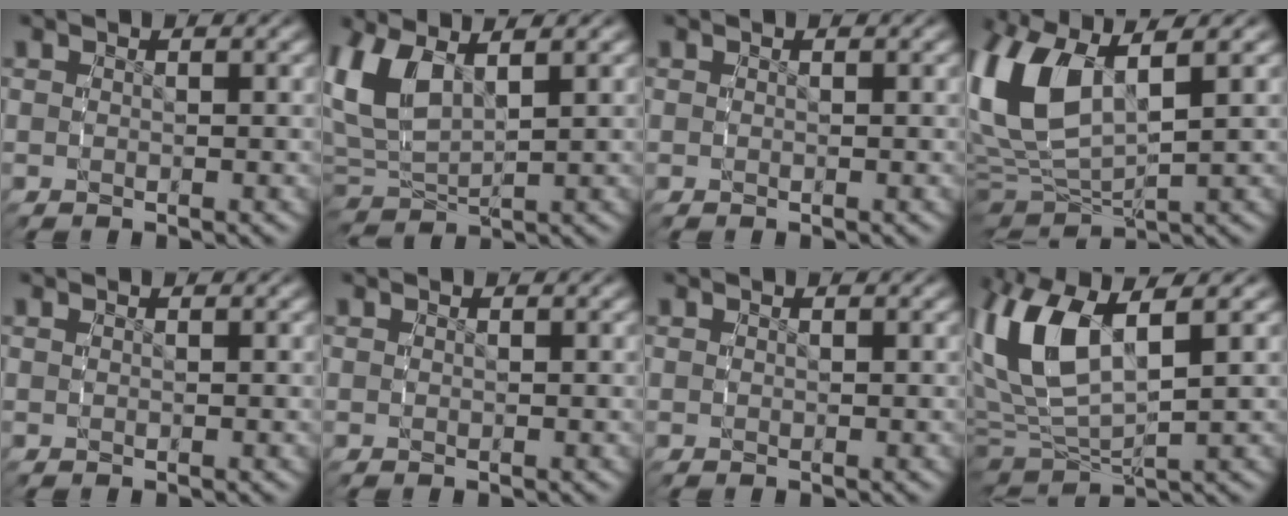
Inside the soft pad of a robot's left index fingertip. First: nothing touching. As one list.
[{"total": 7.5, "force": [2.1, 5.4, 4.8], "torque": [-0.149, -0.007, 0.044]}, {"total": 0.0}, {"total": 8.6, "force": [1.6, 5.3, 6.5], "torque": [-0.176, -0.004, 0.035]}, {"total": 0.0}, {"total": 0.0}, {"total": 0.0}, {"total": 7.6, "force": [1.8, 4.3, 6.0], "torque": [-0.158, 0.000, 0.039]}]